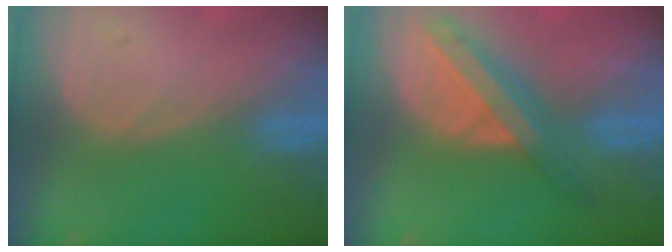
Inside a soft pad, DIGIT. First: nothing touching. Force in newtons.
{"total": 8.4, "press": 7.2, "slide": 4.4}